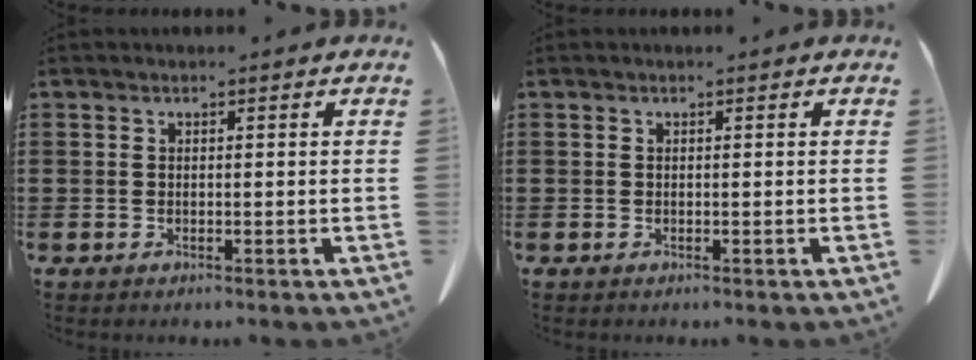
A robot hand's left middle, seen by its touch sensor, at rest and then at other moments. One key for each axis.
{"total": 0.0}